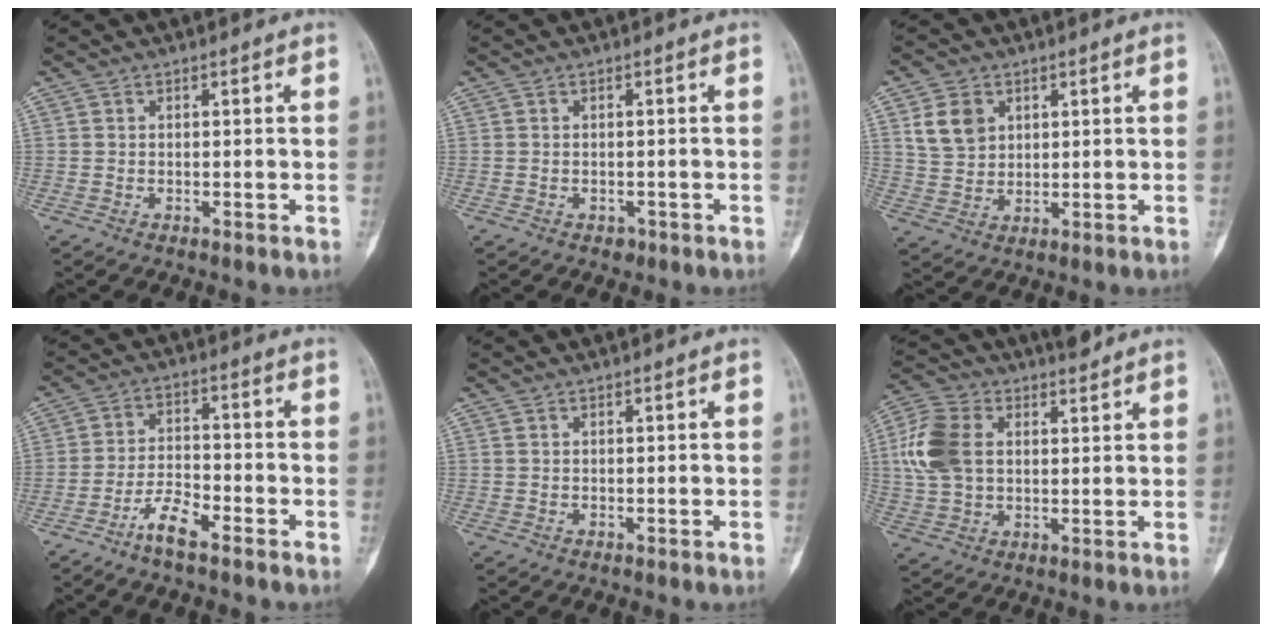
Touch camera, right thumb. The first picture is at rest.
{"total": 1.0, "force": [-0.5, 0.8, 0.3], "torque": [-0.003, 0.002, -0.006]}
{"total": 6.7, "force": [2.7, 5.1, 3.4], "torque": [-0.046, -0.009, 0.056]}
{"total": 6.1, "force": [-4.2, 1.6, 4.1], "torque": [-0.078, 0.025, -0.084]}
{"total": 0.6, "force": [0.5, 0.0, 0.2], "torque": [-0.007, 0.001, 0.012]}
{"total": 12.0, "force": [4.6, 7.3, 8.3], "torque": [-0.167, 0.007, 0.089]}